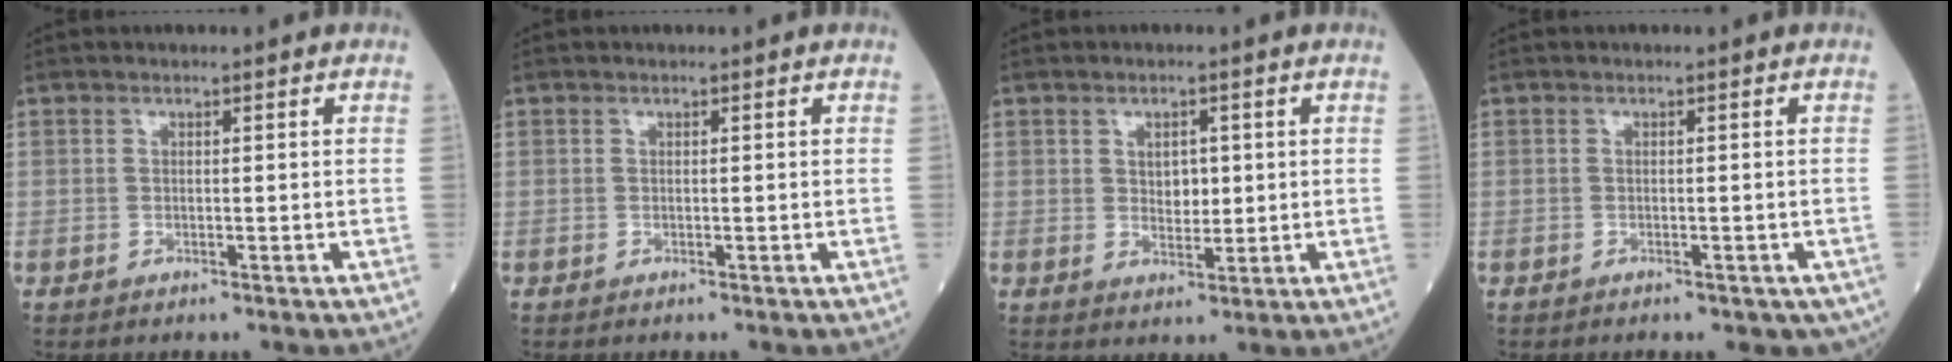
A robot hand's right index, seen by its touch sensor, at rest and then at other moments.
{"total": 0.0}
{"total": 3.3, "force": [0.6, 2.0, 2.5], "torque": [-0.035, -0.004, 0.014]}
{"total": 4.1, "force": [-2.7, 2.0, 2.3], "torque": [-0.019, -0.002, -0.034]}